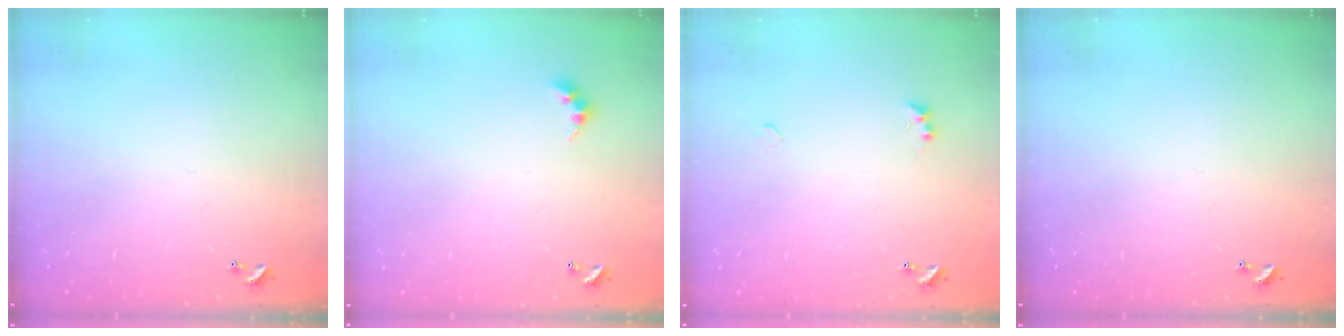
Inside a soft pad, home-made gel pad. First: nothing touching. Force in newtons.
{"total": 3.0, "press": 2.9, "slide": 0.5}
{"total": 1.8, "press": 1.7, "slide": 0.4}
{"total": 0.0}